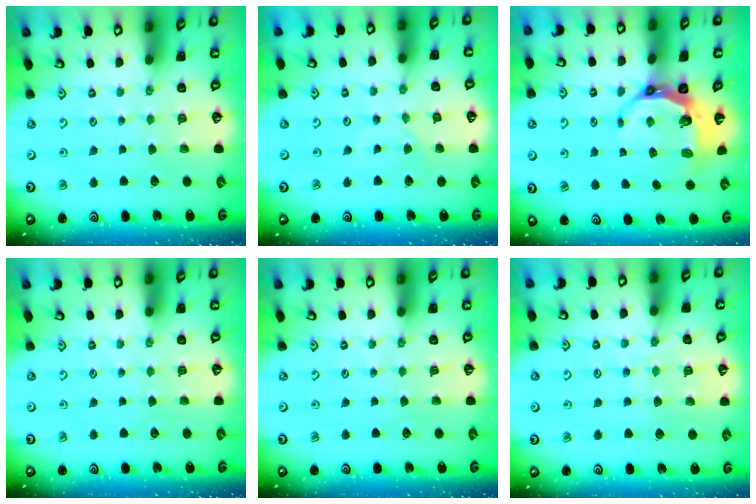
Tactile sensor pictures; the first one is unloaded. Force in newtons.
{"total": 0.6, "press": 0.5, "slide": 0.2}
{"total": 8.0, "press": 6.9, "slide": 3.9}
{"total": 0.0}
{"total": 0.0}
{"total": 7.6, "press": 7.6, "slide": 0.9}